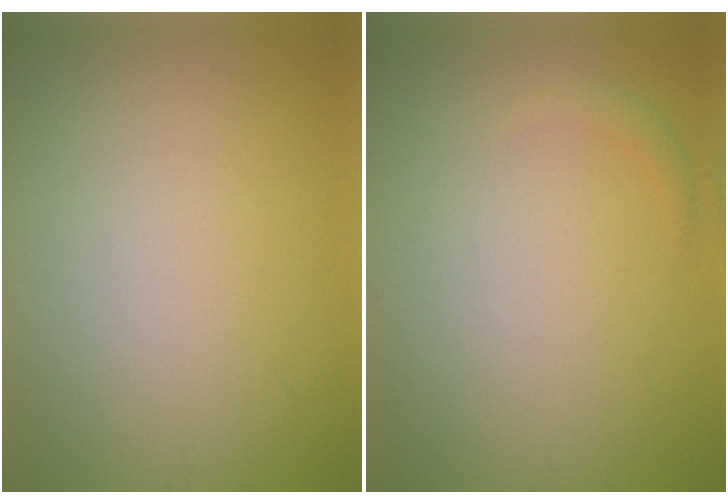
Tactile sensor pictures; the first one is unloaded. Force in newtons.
{"total": 0.8, "press": 0.8, "slide": 0.1}